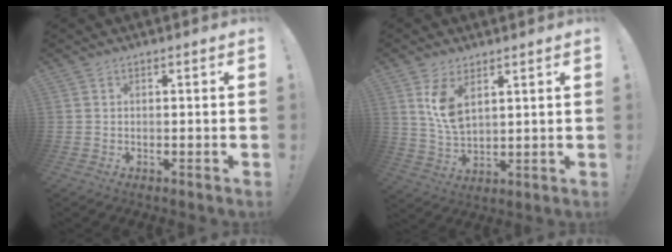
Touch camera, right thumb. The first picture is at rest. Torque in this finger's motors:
{"motor_torque": [0.01, 0.21, 0.06, 0.15, 0.16]}